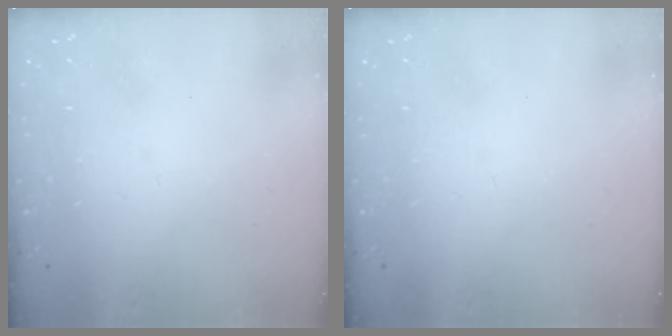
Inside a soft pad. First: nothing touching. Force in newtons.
{"total": 0.0}